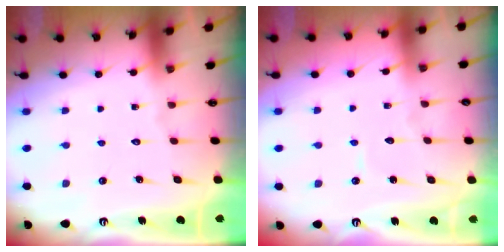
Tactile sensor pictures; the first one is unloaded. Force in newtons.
{"total": 3.4, "press": 3.3, "slide": 0.3}